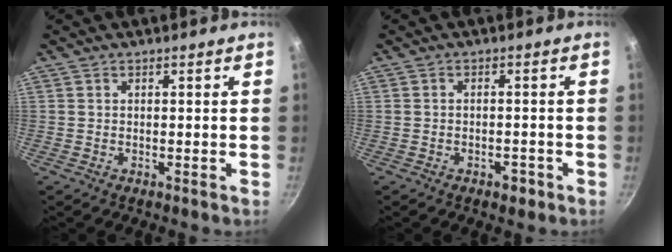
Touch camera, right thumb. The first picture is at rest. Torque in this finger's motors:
{"motor_torque": [-0.20, 0.16, -0.09, 0.04, -0.03]}